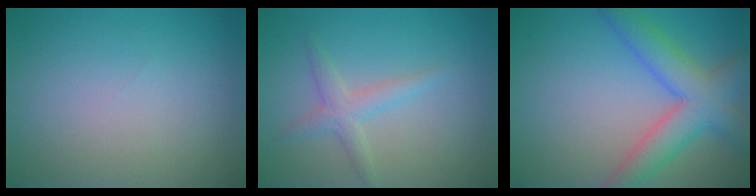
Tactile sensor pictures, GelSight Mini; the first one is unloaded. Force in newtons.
{"total": 2.1, "press": 2.1, "slide": 0.1}
{"total": 6.2, "press": 6.2, "slide": 0.4}